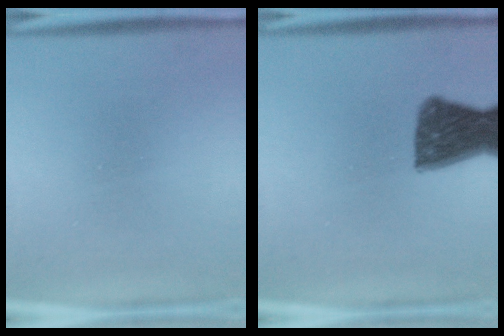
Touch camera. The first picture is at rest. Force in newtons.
{"total": 12.2}